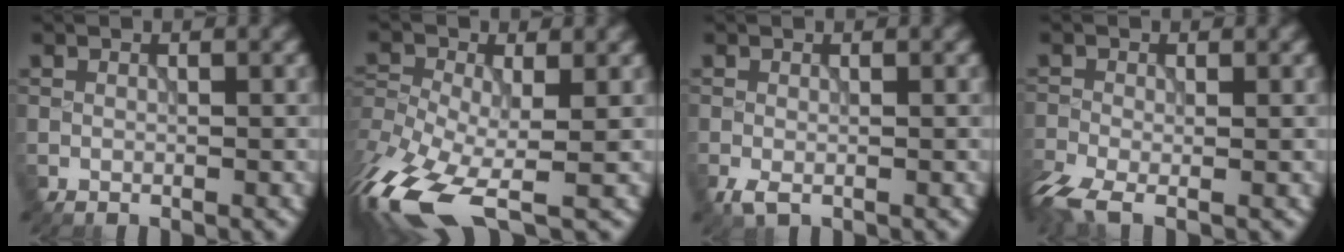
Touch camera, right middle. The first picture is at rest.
{"total": 11.3, "force": [-5.9, 4.8, 8.4], "torque": [-0.202, -0.025, -0.114]}
{"total": 1.4, "force": [-0.6, 0.6, 1.1], "torque": [-0.027, -0.007, -0.015]}
{"total": 5.4, "force": [-3.1, 2.0, 3.9], "torque": [-0.089, -0.017, -0.067]}